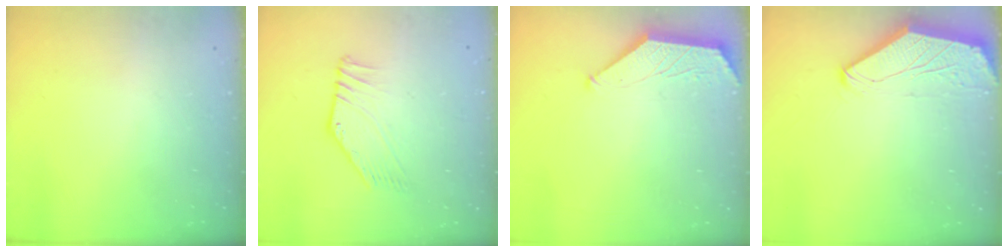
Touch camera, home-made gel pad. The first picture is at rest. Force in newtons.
{"total": 2.9, "press": 2.9, "slide": 0.3}
{"total": 1.6, "press": 1.6, "slide": 0.3}
{"total": 0.0}